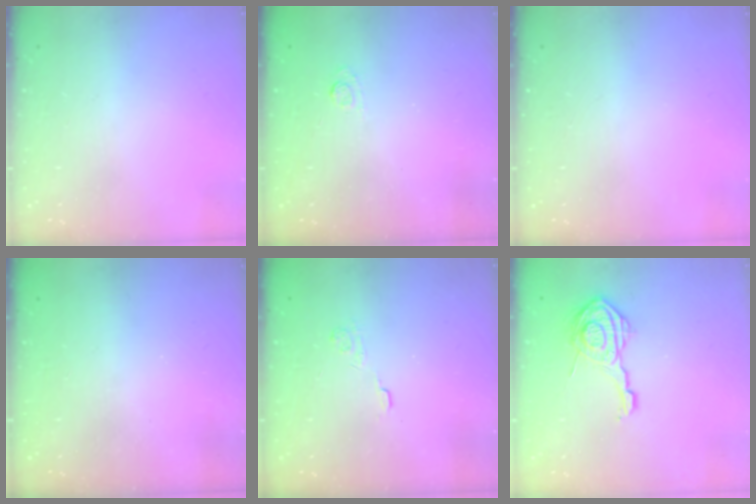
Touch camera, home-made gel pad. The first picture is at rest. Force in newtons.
{"total": 2.4, "press": 1.9, "slide": 1.4}
{"total": 0.0}
{"total": 2.4, "press": 2.2, "slide": 0.8}
{"total": 2.4, "press": 1.9, "slide": 1.5}
{"total": 14.0, "press": 13.9, "slide": 0.8}